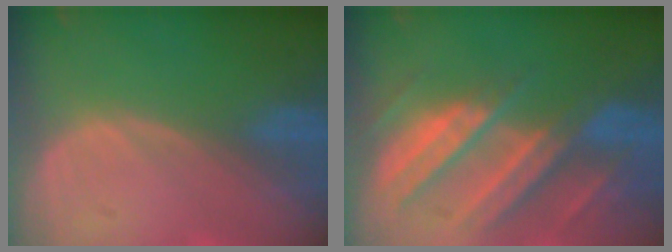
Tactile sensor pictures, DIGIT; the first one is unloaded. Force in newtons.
{"total": 10.4, "press": 9.1, "slide": 5.0}